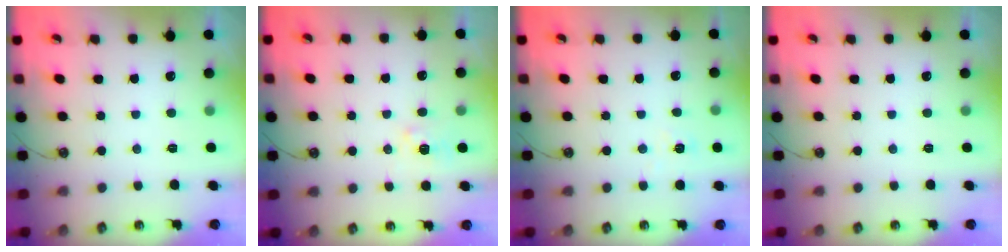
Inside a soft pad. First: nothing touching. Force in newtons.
{"total": 4.5, "press": 4.4, "slide": 0.5}
{"total": 4.2, "press": 4.2, "slide": 0.5}
{"total": 0.0}